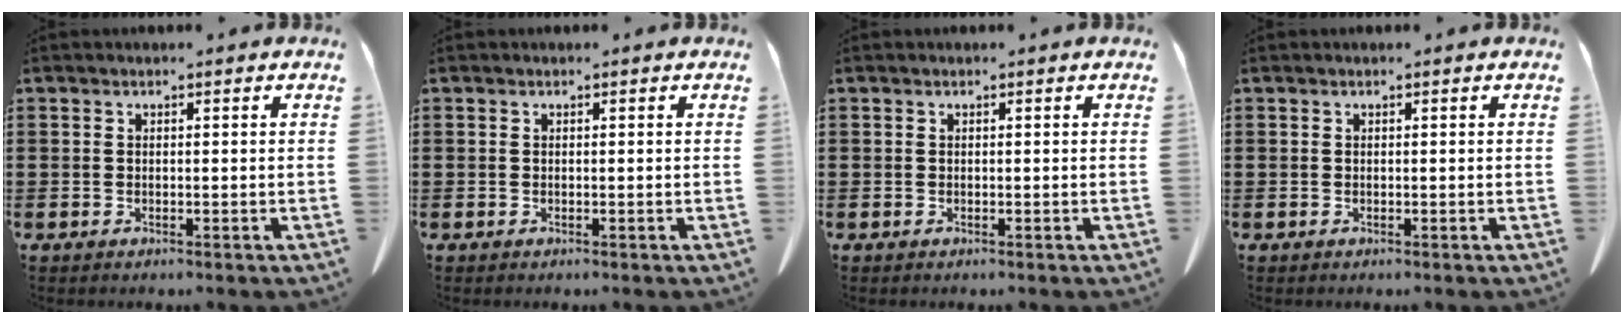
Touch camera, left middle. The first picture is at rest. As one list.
[{"total": 0.0}, {"total": 0.0}, {"total": 0.0}]